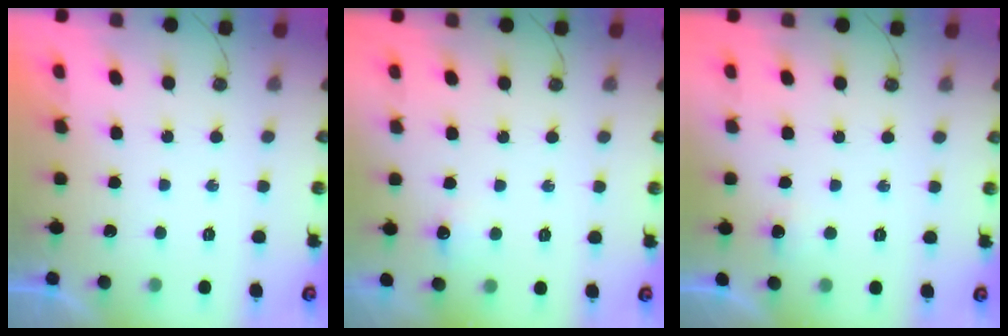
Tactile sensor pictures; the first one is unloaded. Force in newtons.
{"total": 5.0, "press": 4.9, "slide": 0.7}
{"total": 4.2, "press": 3.9, "slide": 1.5}